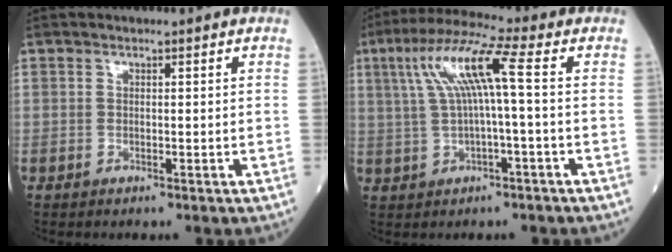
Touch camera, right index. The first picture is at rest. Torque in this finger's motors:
{"motor_torque": [0.83, 0.50, 0.62, 0.21]}